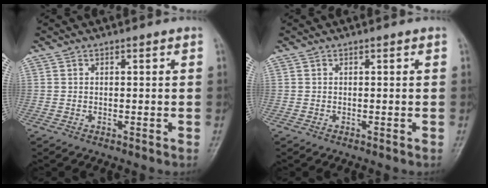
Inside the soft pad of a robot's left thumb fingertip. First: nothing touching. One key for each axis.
{"total": 0.0}